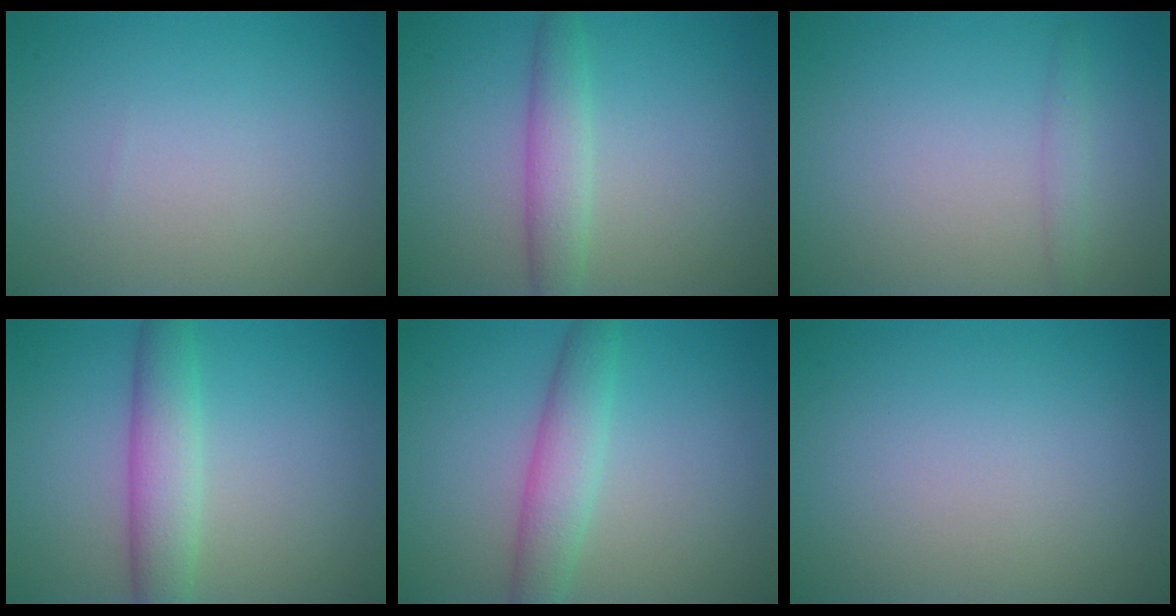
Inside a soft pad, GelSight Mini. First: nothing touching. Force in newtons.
{"total": 2.4, "press": 2.4, "slide": 0.2}
{"total": 1.1, "press": 1.0, "slide": 0.1}
{"total": 4.1, "press": 4.1, "slide": 0.1}
{"total": 3.5, "press": 3.5, "slide": 0.0}
{"total": 0.0}